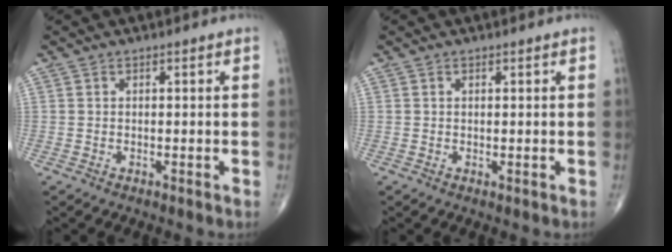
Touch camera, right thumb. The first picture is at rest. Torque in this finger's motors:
{"motor_torque": [0.04, -0.05, -0.18, -0.27, 0.00]}